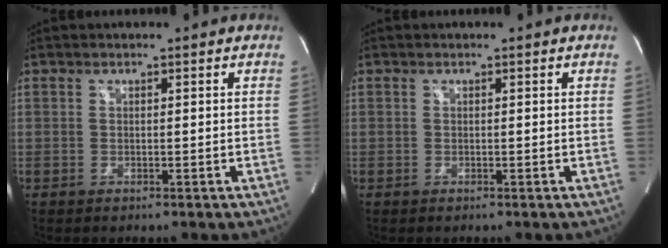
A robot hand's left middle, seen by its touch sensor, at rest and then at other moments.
{"total": 0.0}